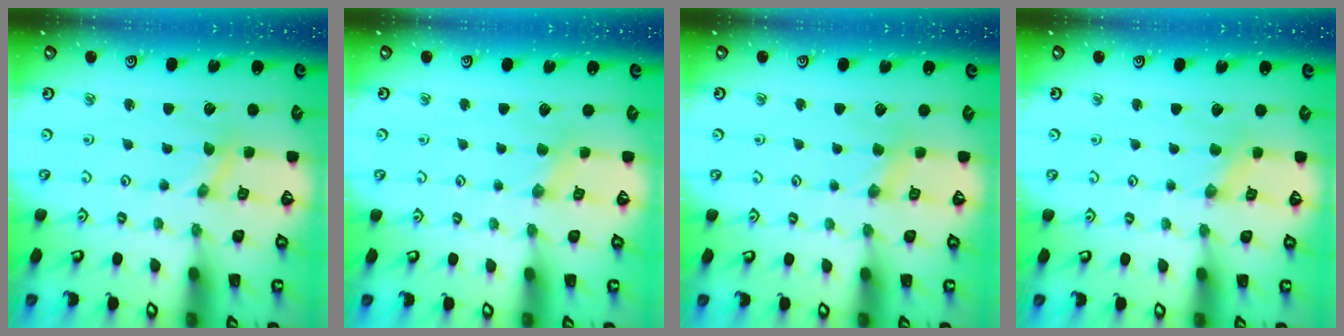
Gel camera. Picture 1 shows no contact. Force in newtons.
{"total": 1.5, "press": 1.4, "slide": 0.3}
{"total": 1.9, "press": 1.8, "slide": 0.3}
{"total": 0.0}